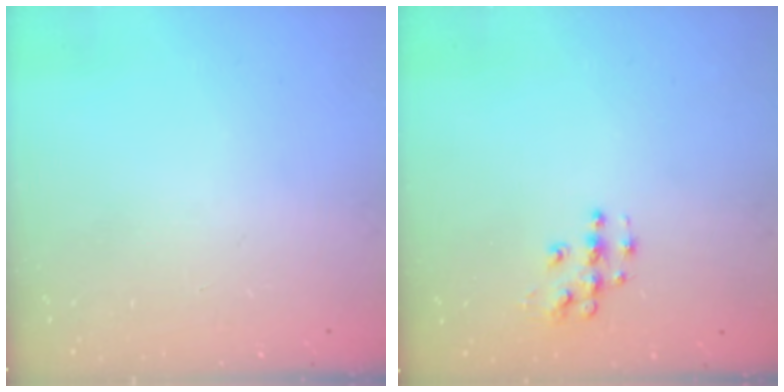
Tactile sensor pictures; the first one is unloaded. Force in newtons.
{"total": 5.9, "press": 5.9, "slide": 0.4}